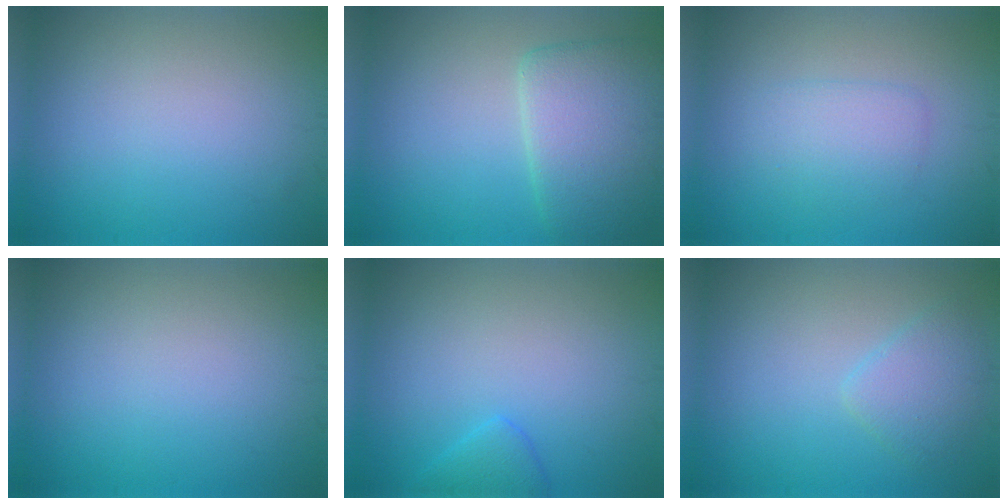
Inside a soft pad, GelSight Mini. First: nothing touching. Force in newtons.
{"total": 5.9, "press": 5.9, "slide": 0.7}
{"total": 2.3, "press": 2.3, "slide": 0.1}
{"total": 0.0}
{"total": 1.7, "press": 1.7, "slide": 0.1}
{"total": 2.5, "press": 2.5, "slide": 0.2}